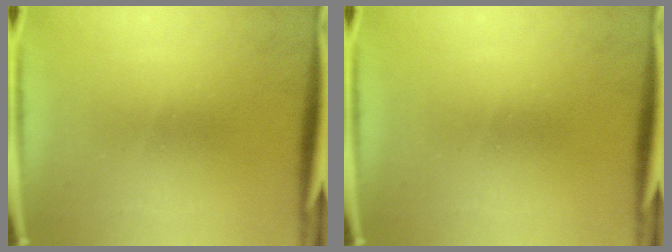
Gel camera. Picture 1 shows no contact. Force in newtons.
{"total": 0.0}